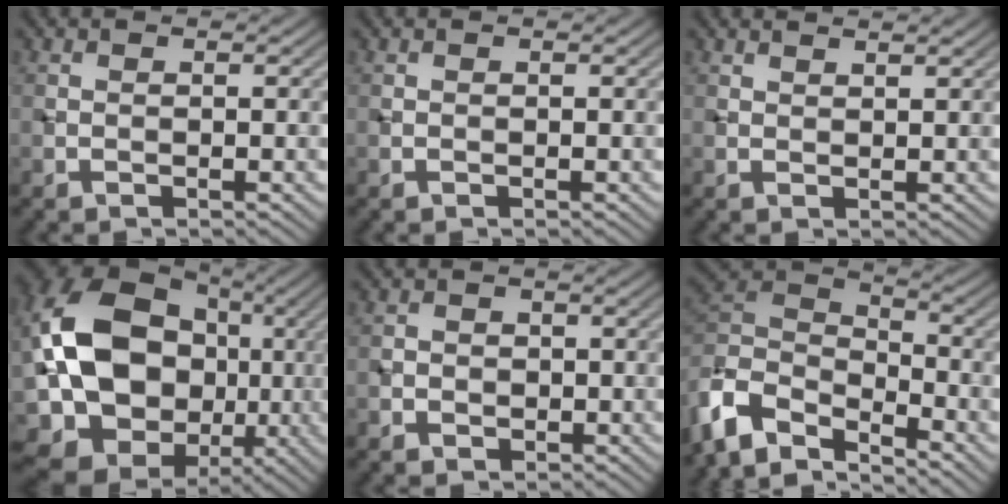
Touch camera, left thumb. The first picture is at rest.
{"total": 0.0}
{"total": 1.4, "force": [1.3, 0.1, 0.6], "torque": [-0.015, -0.002, 0.022]}
{"total": 20.1, "force": [-0.5, 15.4, 12.8], "torque": [-0.272, -0.012, 0.001]}
{"total": 2.1, "force": [-0.6, 1.9, 0.8], "torque": [-0.008, -0.002, -0.013]}
{"total": 7.9, "force": [-4.9, 3.8, 4.8], "torque": [-0.101, 0.004, -0.113]}